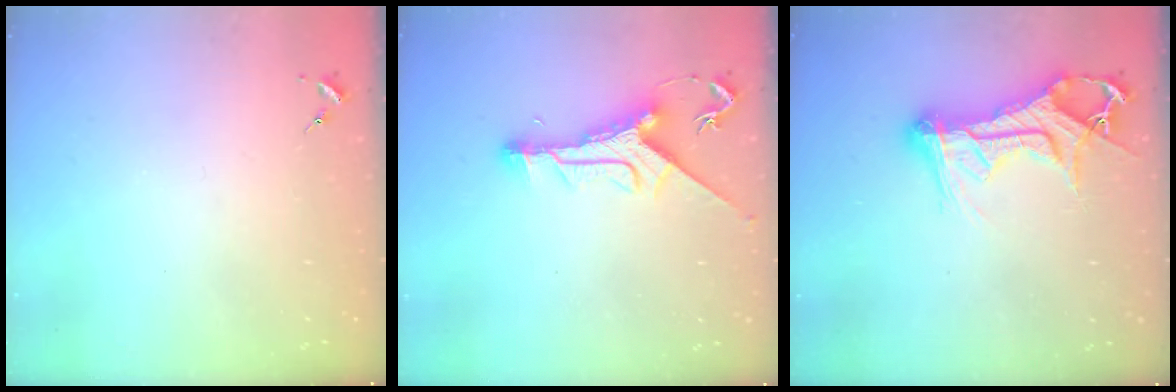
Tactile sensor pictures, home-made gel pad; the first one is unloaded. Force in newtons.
{"total": 10.4, "press": 10.4, "slide": 0.8}
{"total": 16.0, "press": 16.0, "slide": 1.7}